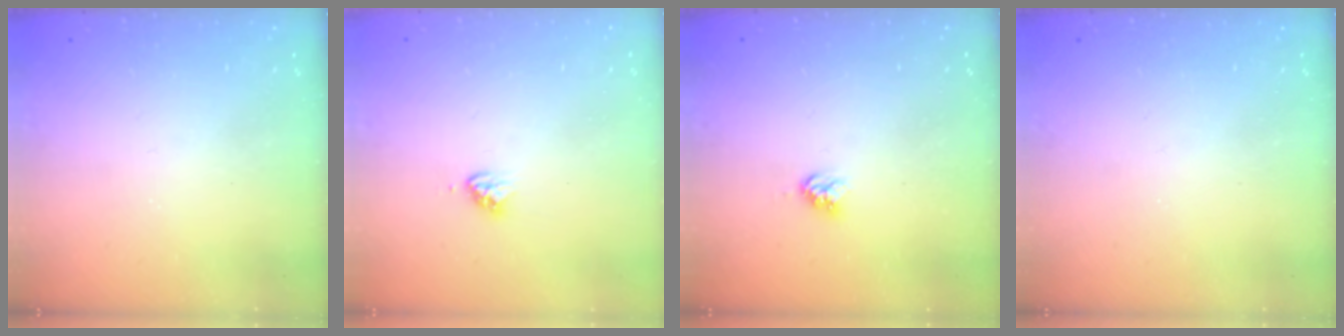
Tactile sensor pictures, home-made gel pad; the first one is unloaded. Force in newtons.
{"total": 3.4, "press": 3.3, "slide": 0.2}
{"total": 3.9, "press": 3.9, "slide": 0.4}
{"total": 0.0}